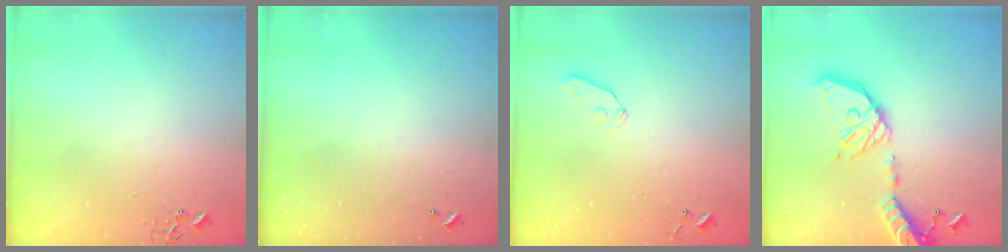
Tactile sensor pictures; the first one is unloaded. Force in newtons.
{"total": 0.0}
{"total": 3.7, "press": 3.6, "slide": 0.7}
{"total": 20.9, "press": 20.5, "slide": 3.9}